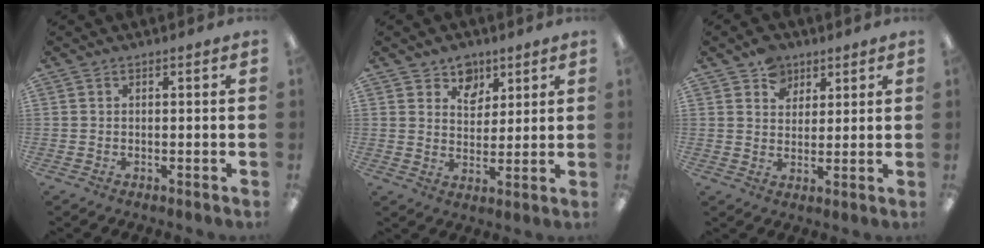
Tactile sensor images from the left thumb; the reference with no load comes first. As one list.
[{"total": 6.9, "force": [4.8, 4.9, 0.7], "torque": [-0.010, -0.032, 0.088]}, {"total": 6.9, "force": [4.4, 5.1, 1.4], "torque": [-0.019, -0.014, 0.080]}]